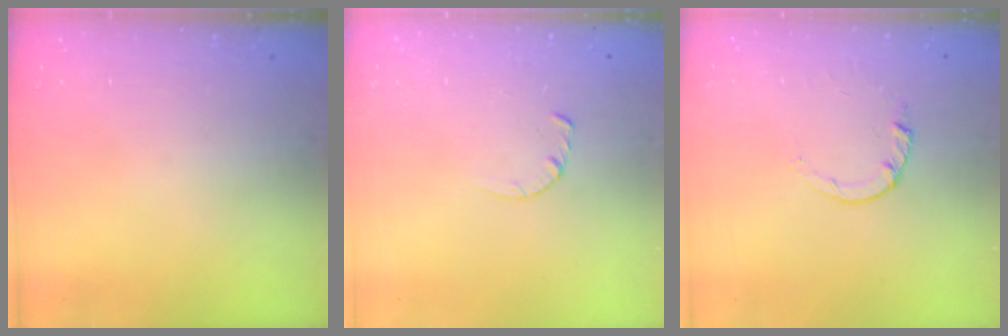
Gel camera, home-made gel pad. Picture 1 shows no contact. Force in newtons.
{"total": 2.8, "press": 2.8, "slide": 0.4}
{"total": 0.9, "press": 0.8, "slide": 0.2}